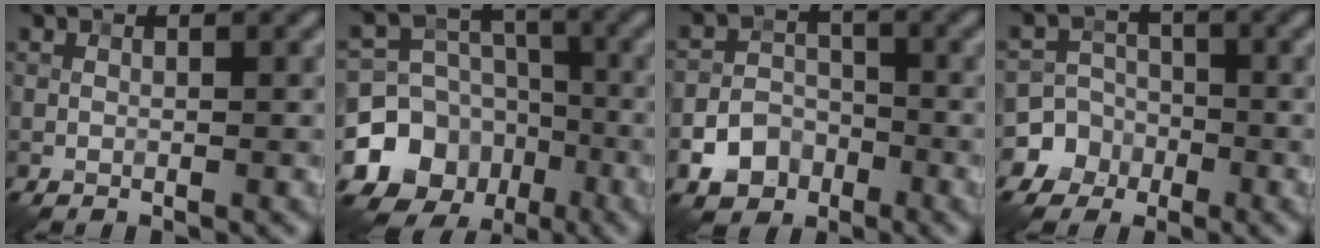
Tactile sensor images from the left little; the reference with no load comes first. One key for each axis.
{"total": 13.2, "fx": -6.3, "fy": 11.1, "fz": 3.0, "tx": -0.067, "ty": -0.038, "tz": -0.115}
{"total": 4.3, "fx": -2.4, "fy": 3.2, "fz": 1.5, "tx": -0.007, "ty": -0.001, "tz": -0.046}
{"total": 6.7, "fx": -3.0, "fy": 6.0, "fz": 0.1, "tx": 0.014, "ty": -0.002, "tz": -0.073}